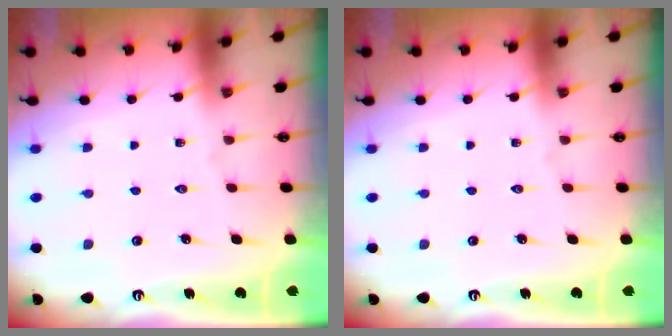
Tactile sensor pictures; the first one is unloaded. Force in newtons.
{"total": 0.0}